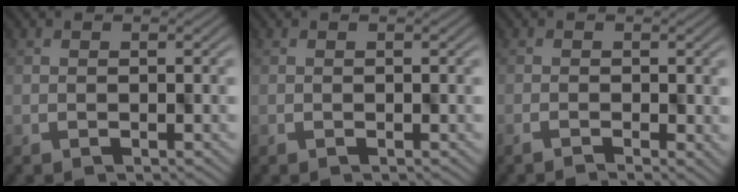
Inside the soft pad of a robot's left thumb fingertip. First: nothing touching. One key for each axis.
{"total": 0.0}
{"total": 0.6, "fx": -0.4, "fy": -0.3, "fz": -0.4, "tx": 0.007, "ty": -0.002, "tz": -0.012}